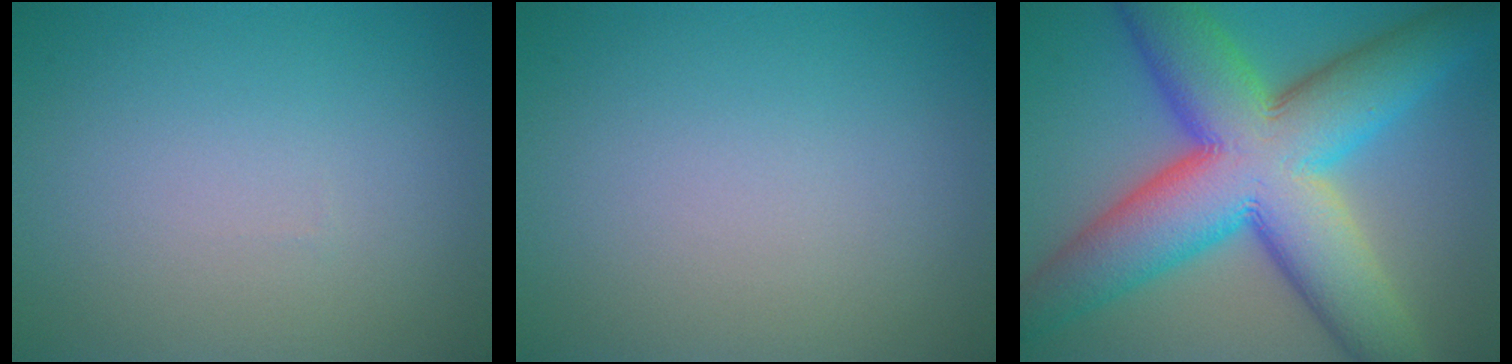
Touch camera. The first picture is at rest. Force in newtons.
{"total": 0.0}
{"total": 15.4, "press": 15.4, "slide": 0.1}